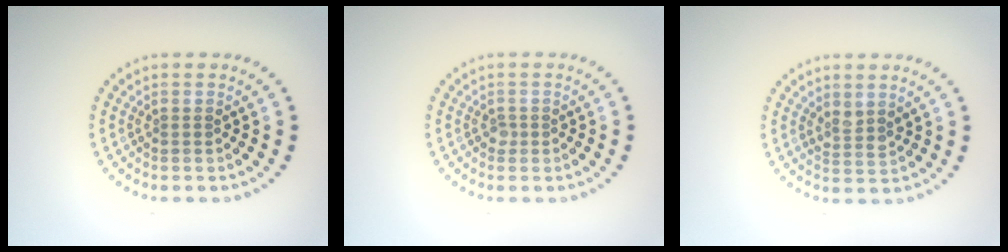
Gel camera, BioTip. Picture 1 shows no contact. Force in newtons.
{"total": 0.8, "press": 0.6, "slide": 0.5}
{"total": 1.5, "press": 1.2, "slide": 0.9}